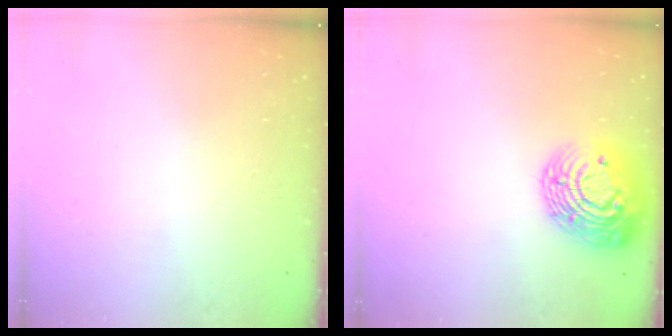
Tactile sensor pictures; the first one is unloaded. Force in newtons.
{"total": 19.0, "press": 18.9, "slide": 1.2}